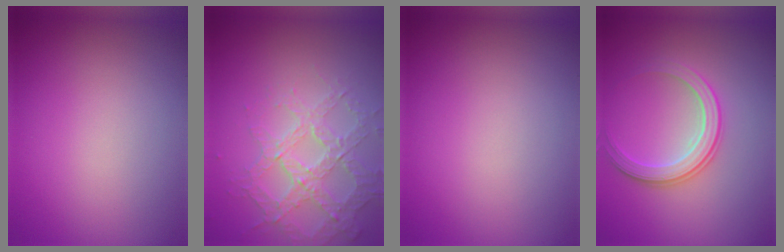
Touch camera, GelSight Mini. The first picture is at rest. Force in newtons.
{"total": 3.7, "press": 3.4, "slide": 1.5}
{"total": 0.0}
{"total": 2.8, "press": 2.8, "slide": 0.3}